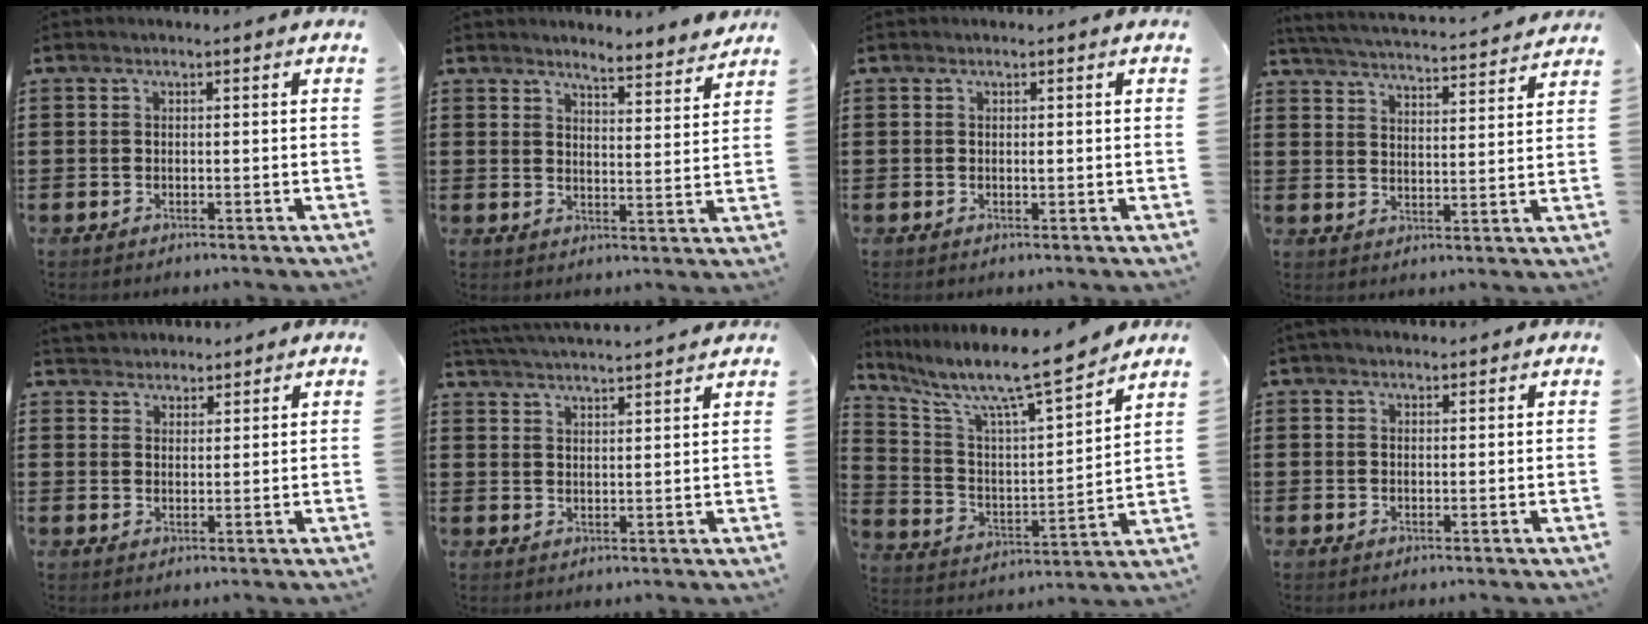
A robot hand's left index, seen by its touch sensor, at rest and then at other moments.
{"total": 3.9, "force": [3.8, -0.3, 0.5], "torque": [-0.019, -0.026, 0.064]}
{"total": 0.5, "force": [0.1, 0.1, 0.5], "torque": [-0.010, -0.002, 0.003]}
{"total": 4.1, "force": [4.0, -0.5, 0.6], "torque": [-0.034, -0.036, 0.063]}
{"total": 2.6, "force": [2.4, 1.0, -0.5], "torque": [0.000, 0.002, 0.045]}
{"total": 3.6, "force": [3.5, -0.6, 0.3], "torque": [-0.018, -0.019, 0.062]}
{"total": 9.9, "force": [8.4, 0.7, 5.1], "torque": [-0.125, -0.065, 0.135]}
{"total": 1.4, "force": [1.1, 0.7, 0.4], "torque": [-0.010, 0.004, 0.022]}